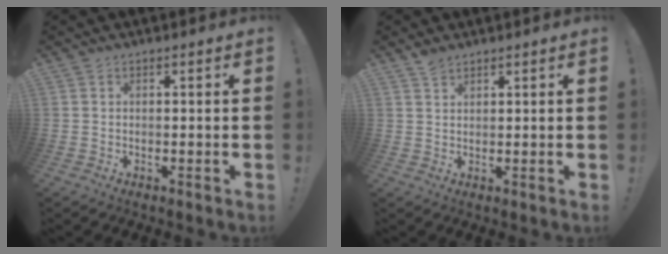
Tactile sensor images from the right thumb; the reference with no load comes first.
{"total": 2.5, "force": [2.1, 0.9, 1.1], "torque": [-0.018, -0.007, 0.039]}